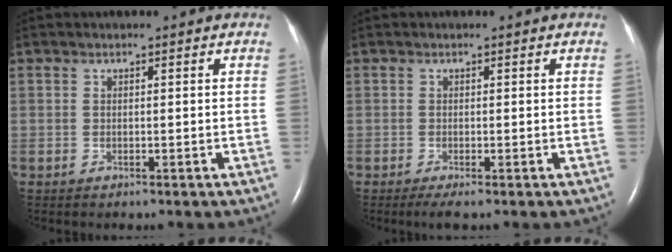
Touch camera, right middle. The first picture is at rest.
{"total": 1.5, "force": [-0.9, 0.0, 1.2], "torque": [-0.028, -0.007, -0.019]}